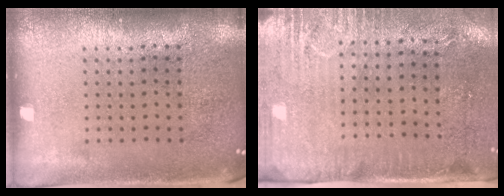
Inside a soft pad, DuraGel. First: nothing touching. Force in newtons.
{"total": 2.9, "press": 2.4, "slide": 1.6}